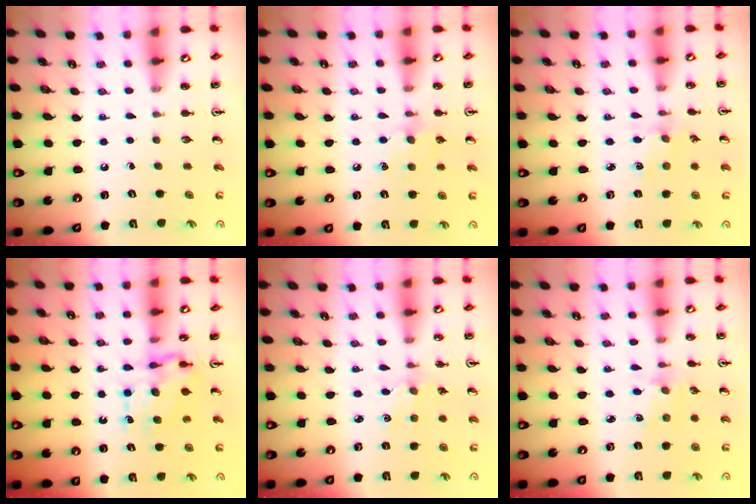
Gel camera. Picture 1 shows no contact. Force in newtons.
{"total": 7.7, "press": 7.6, "slide": 0.8}
{"total": 0.8, "press": 0.7, "slide": 0.2}
{"total": 6.8, "press": 6.8, "slide": 0.6}
{"total": 2.1, "press": 2.1, "slide": 0.4}
{"total": 1.7, "press": 1.7, "slide": 0.3}